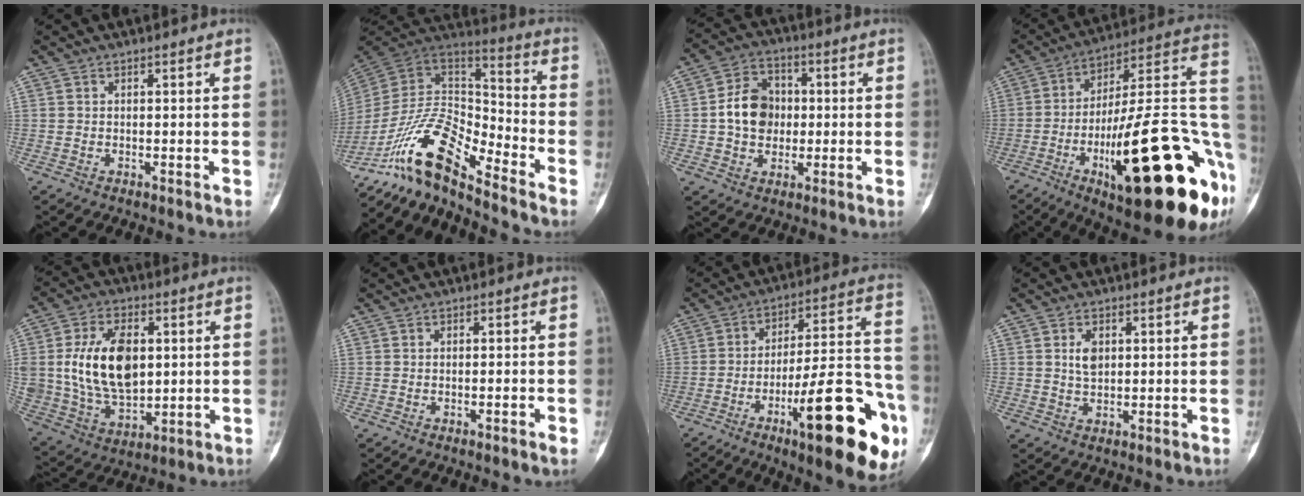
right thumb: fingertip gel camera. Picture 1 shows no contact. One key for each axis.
{"total": 15.1, "fx": -11.8, "fy": 3.8, "fz": 8.7, "tx": -0.151, "ty": 0.098, "tz": -0.226}
{"total": 10.1, "fx": 0.1, "fy": 8.1, "fz": 6.1, "tx": -0.077, "ty": 0.017, "tz": -0.005}
{"total": 34.0, "fx": -10.7, "fy": 8.9, "fz": 31.0, "tx": -0.387, "ty": 0.027, "tz": -0.160}
{"total": 17.5, "fx": 2.5, "fy": 11.0, "fz": 13.4, "tx": -0.220, "ty": -0.010, "tz": 0.059}
{"total": 1.4, "fx": -0.7, "fy": 0.0, "fz": 1.2, "tx": -0.026, "ty": 0.002, "tz": -0.011}
{"total": 25.7, "fx": -11.0, "fy": 6.8, "fz": 22.2, "tx": -0.266, "ty": 0.059, "tz": -0.156}
{"total": 3.5, "fx": 0.9, "fy": 2.1, "fz": 2.6, "tx": -0.040, "ty": -0.005, "tz": 0.018}